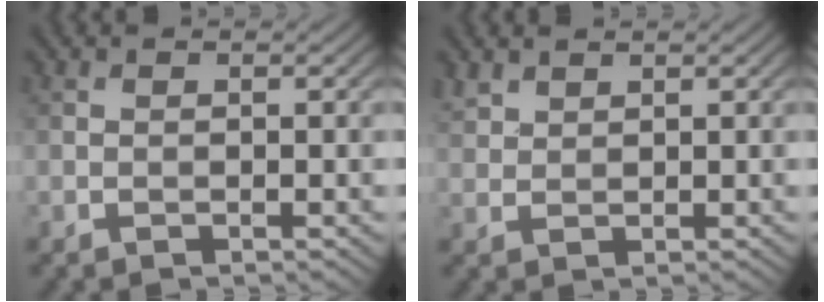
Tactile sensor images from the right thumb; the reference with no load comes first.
{"total": 2.1, "force": [1.7, 1.0, 0.6], "torque": [-0.019, 0.004, 0.043]}